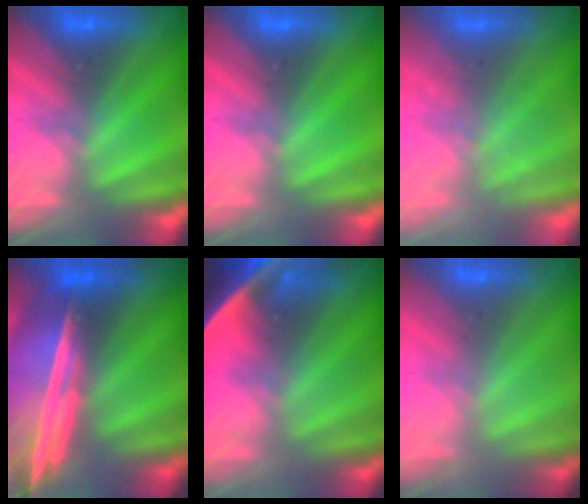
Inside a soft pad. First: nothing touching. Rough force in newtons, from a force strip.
{"total": 0.0}
{"total": 2.0}
{"total": 7.5}
{"total": 7.8}
{"total": 1.6}